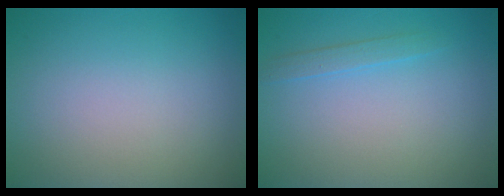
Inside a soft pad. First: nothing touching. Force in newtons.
{"total": 1.1, "press": 1.1, "slide": 0.1}